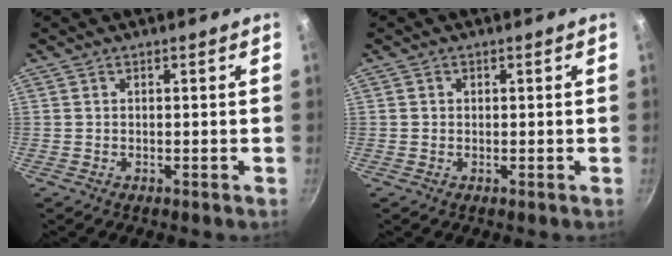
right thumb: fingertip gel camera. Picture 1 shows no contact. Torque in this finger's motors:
{"motor_torque": [-0.05, 0.06, -0.39, 0.07, -0.04]}